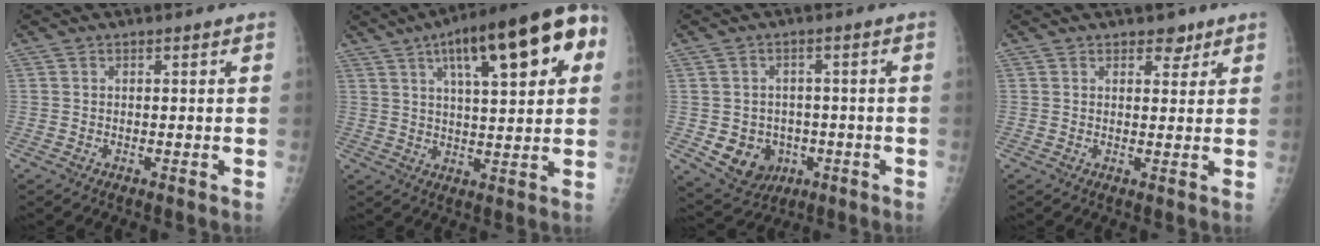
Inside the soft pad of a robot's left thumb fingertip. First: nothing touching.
{"total": 20.3, "force": [7.9, 6.4, 17.5], "torque": [-0.230, 0.008, 0.108]}
{"total": 8.4, "force": [-2.0, 7.4, 3.5], "torque": [-0.031, 0.008, -0.015]}
{"total": 3.1, "force": [2.1, 1.8, 1.3], "torque": [0.001, -0.012, 0.030]}